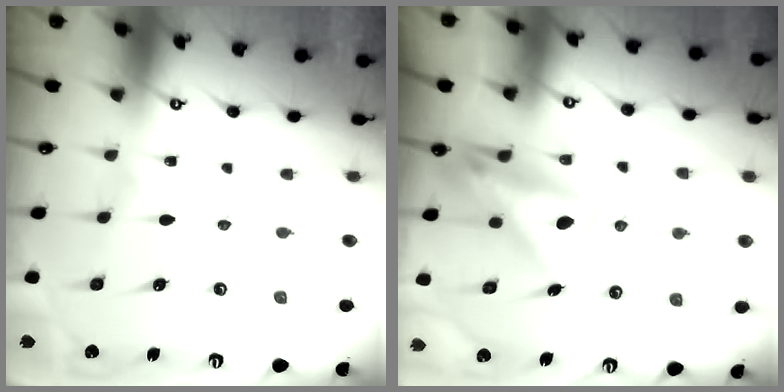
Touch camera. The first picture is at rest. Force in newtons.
{"total": 9.6, "press": 9.6, "slide": 0.6}